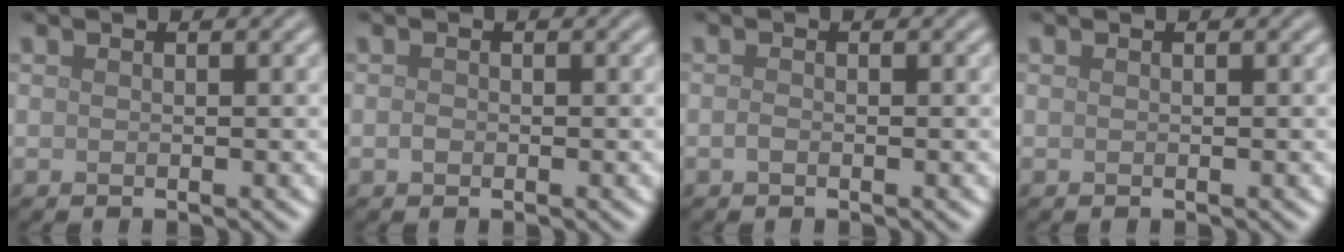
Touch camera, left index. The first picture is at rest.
{"total": 0.6, "force": [-0.2, 0.5, 0.4], "torque": [-0.007, -0.001, -0.005]}
{"total": 0.6, "force": [-0.3, 0.3, 0.4], "torque": [-0.010, -0.001, -0.006]}
{"total": 0.0}